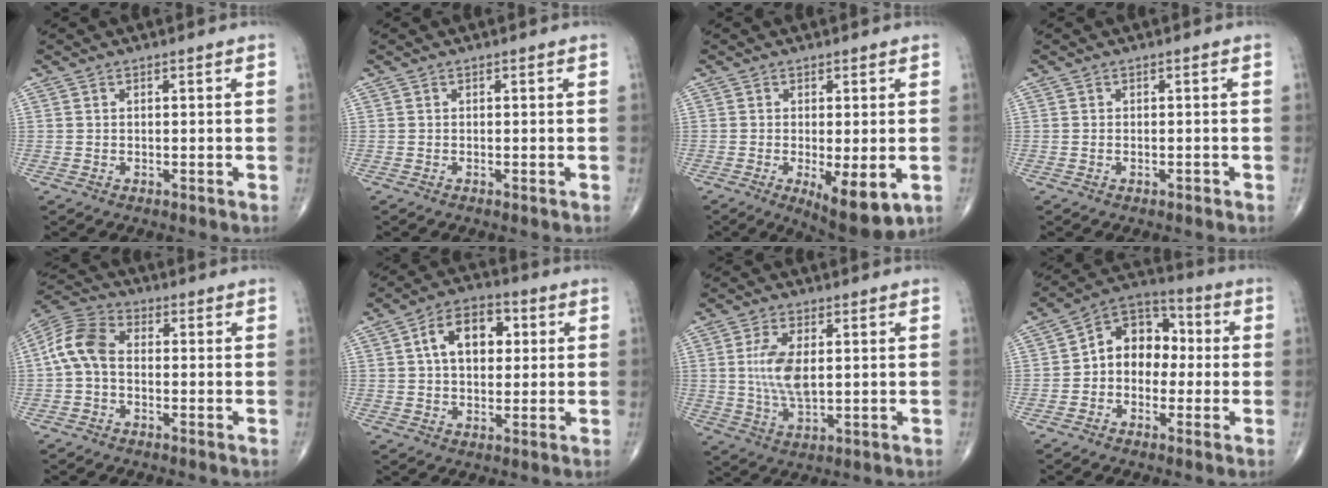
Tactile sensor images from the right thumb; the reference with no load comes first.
{"total": 0.0}
{"total": 9.4, "force": [-2.7, 3.1, 8.5], "torque": [-0.123, -0.023, -0.033]}
{"total": 0.5, "force": [-0.4, 0.2, 0.3], "torque": [-0.010, 0.006, -0.004]}
{"total": 8.4, "force": [-0.5, 5.5, 6.4], "torque": [-0.127, 0.026, -0.026]}
{"total": 10.9, "force": [2.4, 6.9, 8.0], "torque": [-0.109, 0.014, 0.034]}
{"total": 8.5, "force": [1.2, 4.1, 7.3], "torque": [-0.149, -0.009, 0.027]}
{"total": 11.1, "force": [-0.3, 8.5, 7.2], "torque": [-0.074, 0.042, -0.024]}